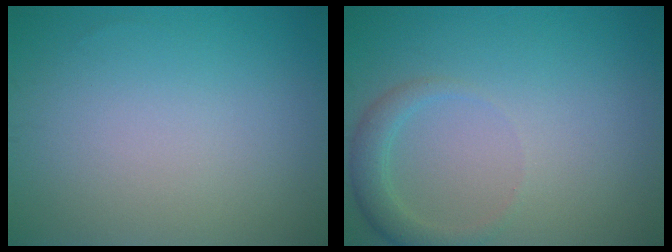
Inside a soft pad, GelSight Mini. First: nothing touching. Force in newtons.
{"total": 2.2, "press": 2.2, "slide": 0.2}